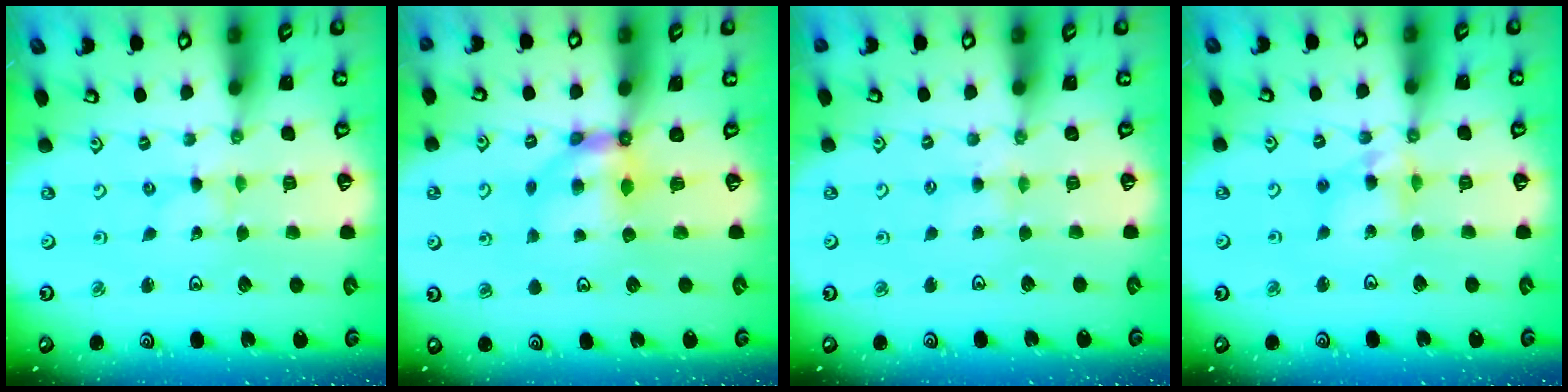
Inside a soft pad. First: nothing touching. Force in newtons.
{"total": 7.4, "press": 7.4, "slide": 0.1}
{"total": 3.0, "press": 2.9, "slide": 0.5}
{"total": 9.0, "press": 8.9, "slide": 0.8}